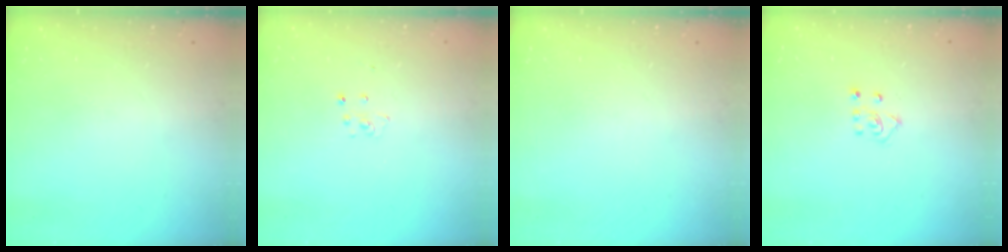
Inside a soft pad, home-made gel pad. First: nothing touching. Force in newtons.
{"total": 2.6, "press": 2.6, "slide": 0.2}
{"total": 0.0}
{"total": 5.0, "press": 4.9, "slide": 0.4}